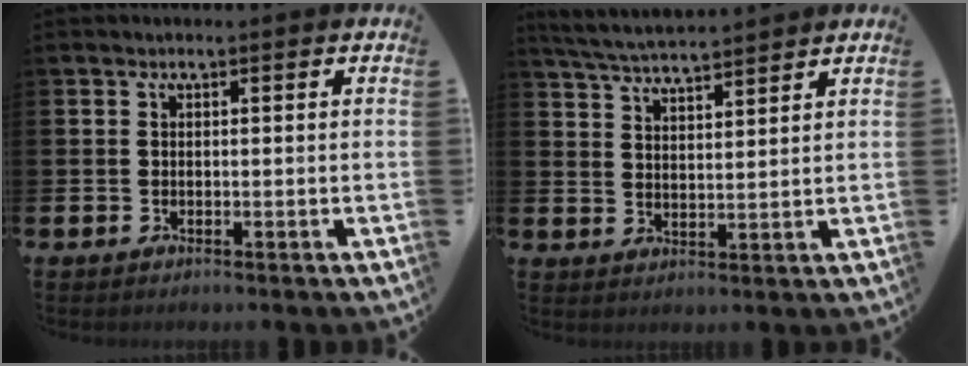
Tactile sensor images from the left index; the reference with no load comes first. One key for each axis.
{"total": 4.7, "fx": 4.6, "fy": -0.1, "fz": 0.7, "tx": -0.032, "ty": -0.028, "tz": 0.082}